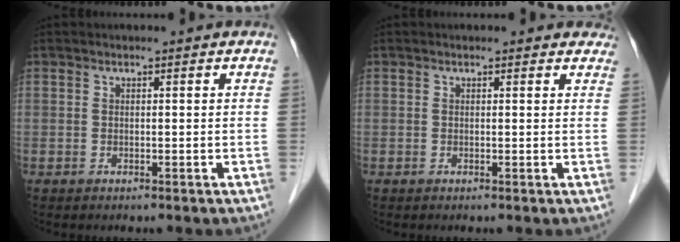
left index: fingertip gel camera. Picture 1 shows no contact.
{"total": 2.3, "force": [1.9, 1.3, 0.1], "torque": [0.012, -0.005, 0.000]}